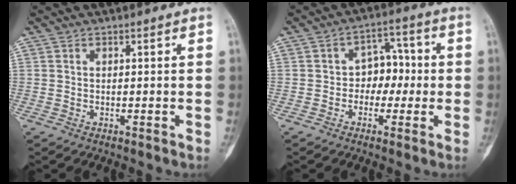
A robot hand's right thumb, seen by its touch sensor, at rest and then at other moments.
{"total": 6.9, "force": [-0.7, 5.2, 4.4], "torque": [-0.019, 0.029, -0.024]}